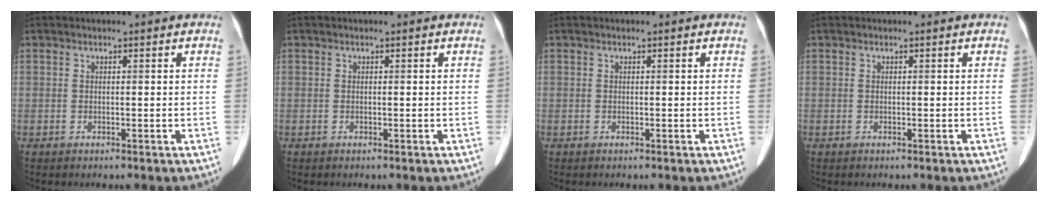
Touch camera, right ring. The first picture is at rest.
{"total": 0.0}
{"total": 0.0}
{"total": 0.0}